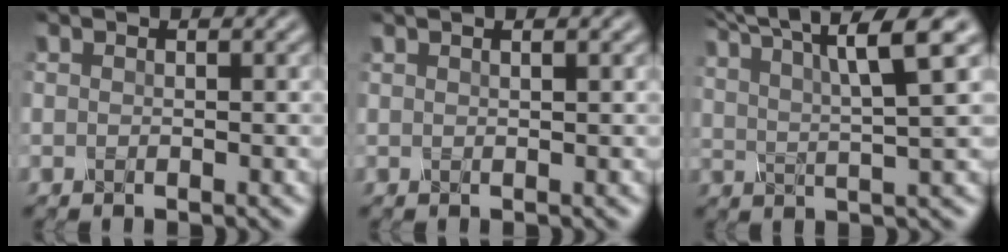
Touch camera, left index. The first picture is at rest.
{"total": 1.0, "force": [0.7, 0.0, 0.7], "torque": [-0.007, 0.004, 0.001]}
{"total": 8.2, "force": [5.3, 1.3, 6.1], "torque": [-0.105, 0.018, 0.076]}